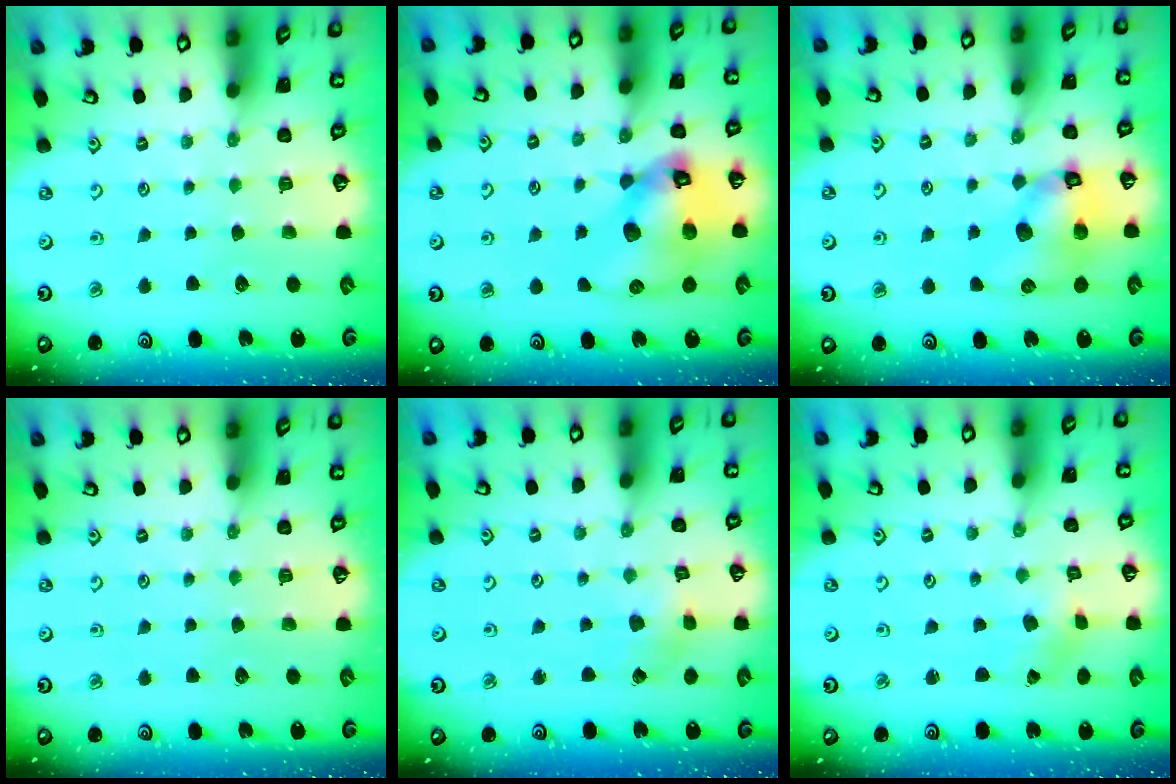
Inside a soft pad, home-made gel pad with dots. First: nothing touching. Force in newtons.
{"total": 16.1, "press": 16.0, "slide": 2.2}
{"total": 11.6, "press": 11.5, "slide": 1.6}
{"total": 0.0}
{"total": 2.7, "press": 2.7, "slide": 0.2}
{"total": 1.1, "press": 1.1, "slide": 0.2}